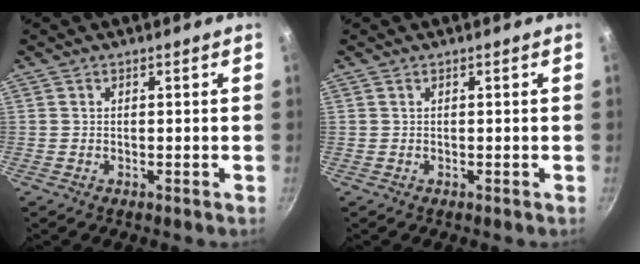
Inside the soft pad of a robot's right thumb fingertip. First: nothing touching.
{"total": 0.0}